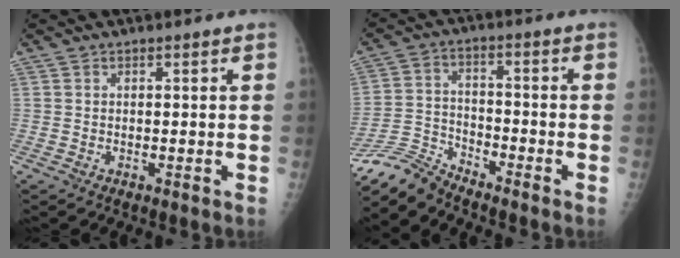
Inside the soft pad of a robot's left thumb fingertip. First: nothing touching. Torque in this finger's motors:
{"motor_torque": [0.01, 0.02, -0.59, 0.56, -0.05]}